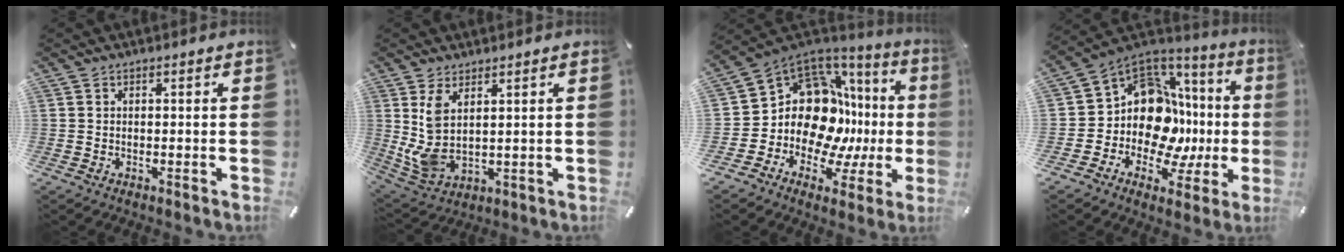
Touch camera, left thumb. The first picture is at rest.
{"total": 7.3, "force": [2.5, 3.7, 5.7], "torque": [-0.140, -0.025, 0.048]}
{"total": 17.8, "force": [1.0, 14.0, 11.0], "torque": [-0.190, -0.045, 0.038]}
{"total": 15.9, "force": [0.0, 12.9, 9.2], "torque": [-0.155, -0.047, 0.013]}